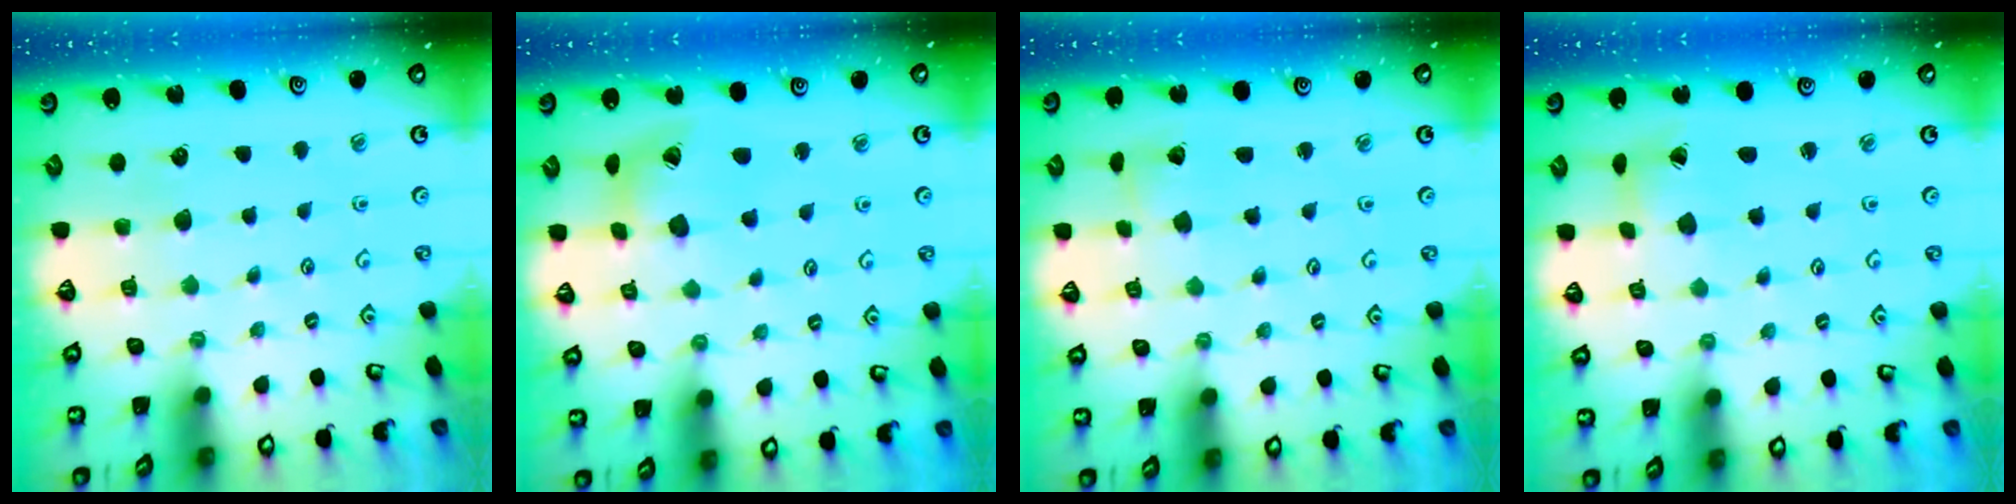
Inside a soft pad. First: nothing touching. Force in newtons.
{"total": 12.4, "press": 12.4, "slide": 1.5}
{"total": 2.2, "press": 2.2, "slide": 0.3}
{"total": 2.9, "press": 2.9, "slide": 0.4}